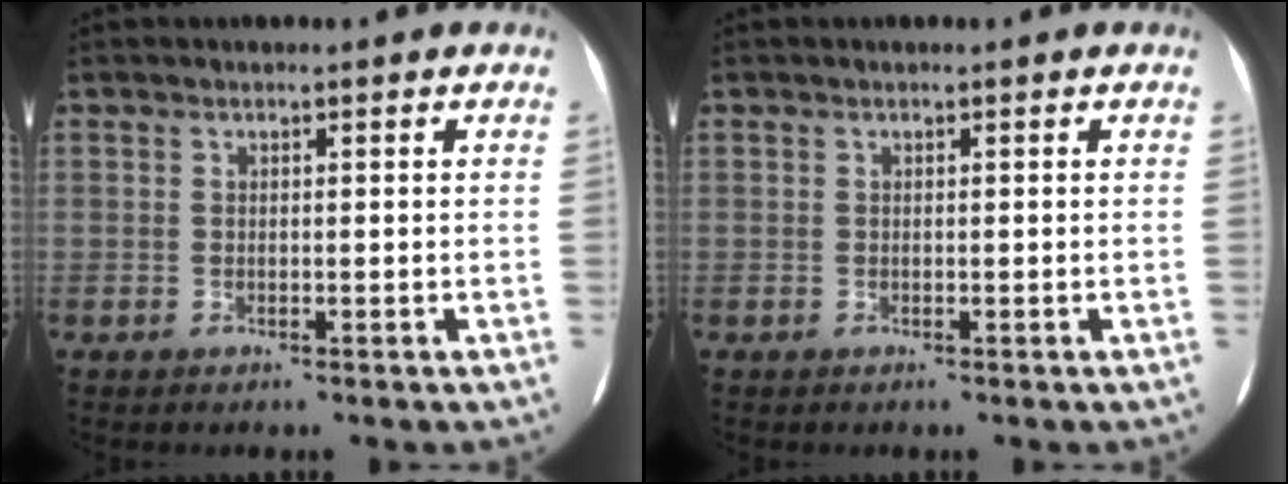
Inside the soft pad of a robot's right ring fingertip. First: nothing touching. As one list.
[{"total": 0.0}]